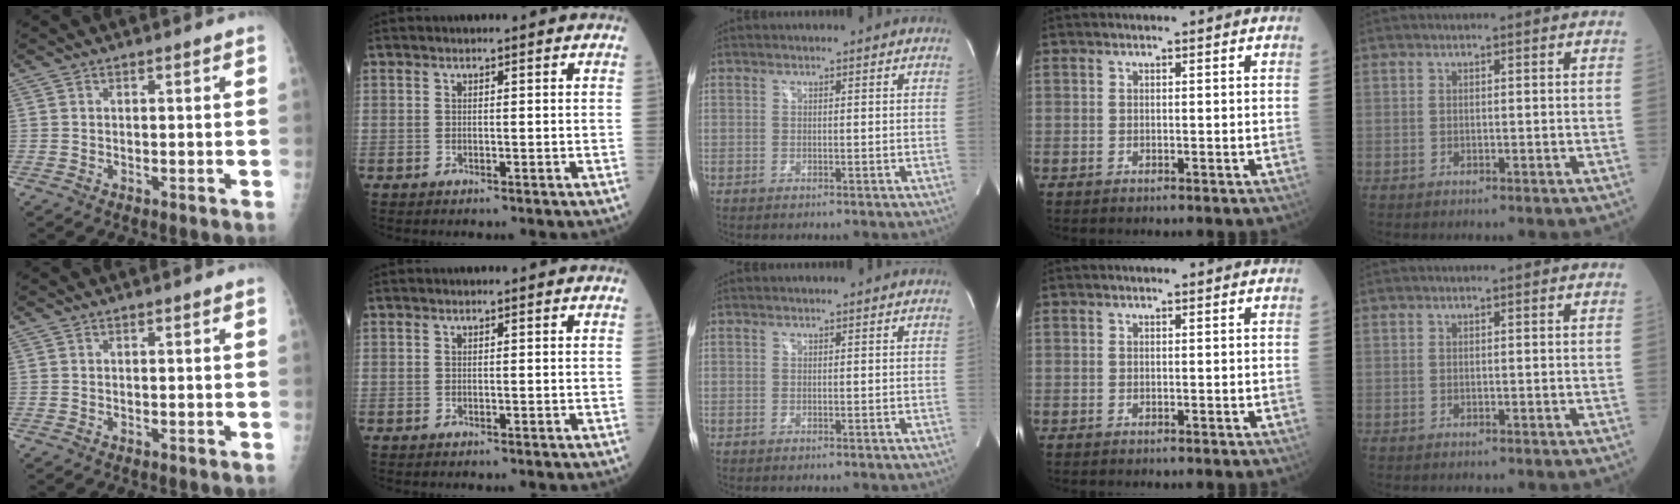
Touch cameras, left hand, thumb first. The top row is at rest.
{}